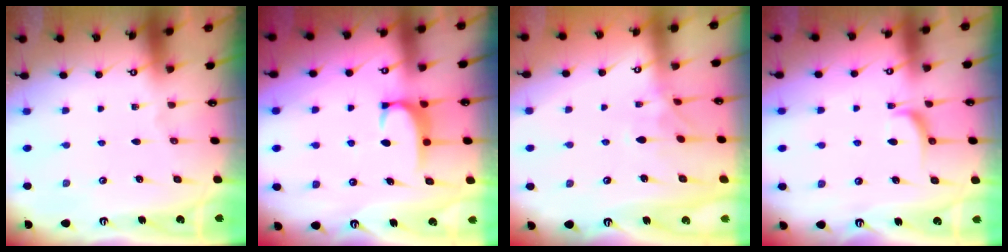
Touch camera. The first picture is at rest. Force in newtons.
{"total": 1.9, "press": 1.8, "slide": 0.5}
{"total": 1.7, "press": 1.4, "slide": 1.0}
{"total": 3.0, "press": 2.8, "slide": 1.0}